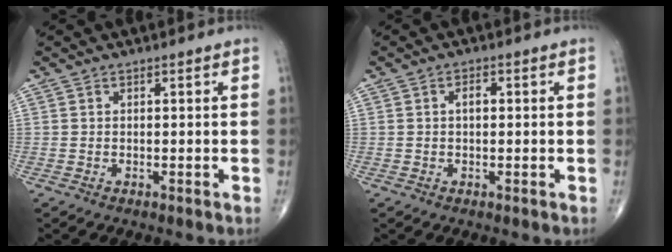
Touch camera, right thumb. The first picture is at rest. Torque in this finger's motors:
{"motor_torque": [0.36, 0.70, 0.19, -0.02, 0.00]}